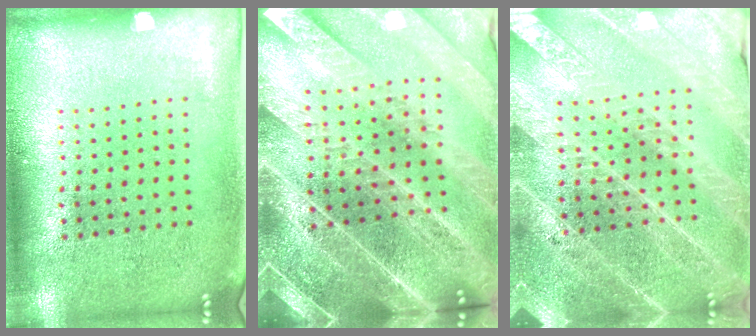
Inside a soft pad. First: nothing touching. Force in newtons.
{"total": 4.2, "press": 3.8, "slide": 1.8}
{"total": 3.7, "press": 3.4, "slide": 1.3}